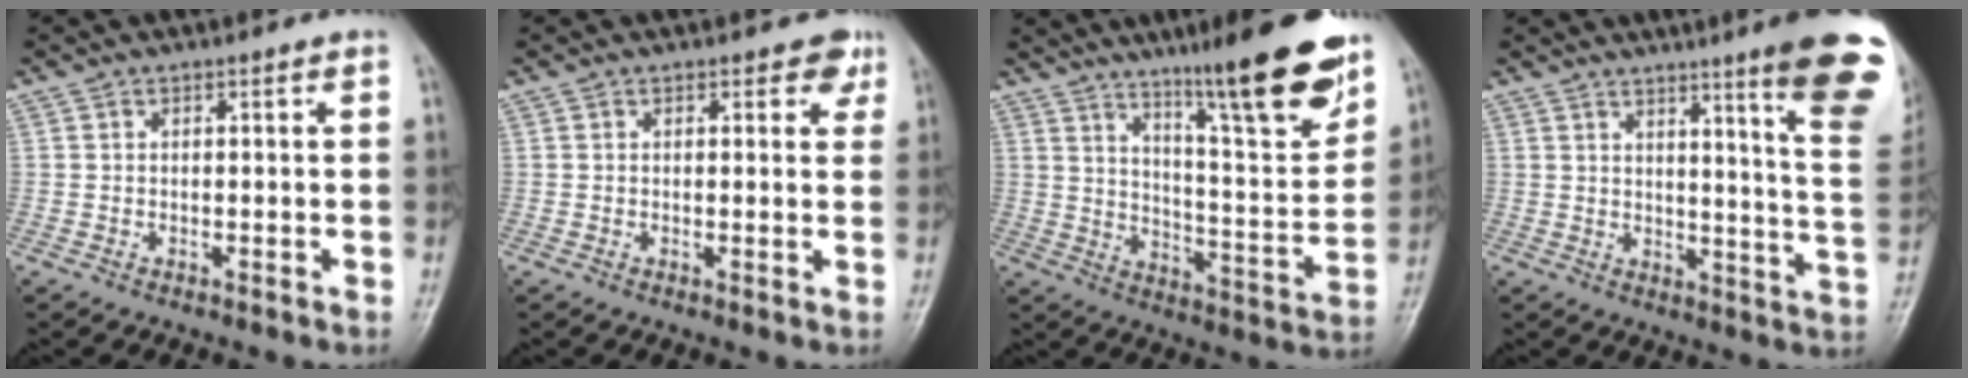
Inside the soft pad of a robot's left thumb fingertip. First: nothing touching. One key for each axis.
{"total": 2.8, "fx": 1.7, "fy": 1.7, "fz": 1.5, "tx": 0.011, "ty": -0.004, "tz": 0.013}
{"total": 18.7, "fx": 12.5, "fy": 2.6, "fz": 13.6, "tx": -0.171, "ty": -0.076, "tz": 0.196}
{"total": 17.9, "fx": 11.1, "fy": 1.1, "fz": 14.0, "tx": -0.150, "ty": -0.068, "tz": 0.129}